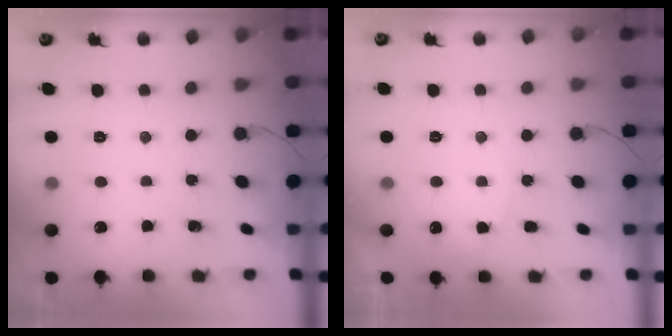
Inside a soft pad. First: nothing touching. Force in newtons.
{"total": 5.2, "press": 5.2, "slide": 0.4}